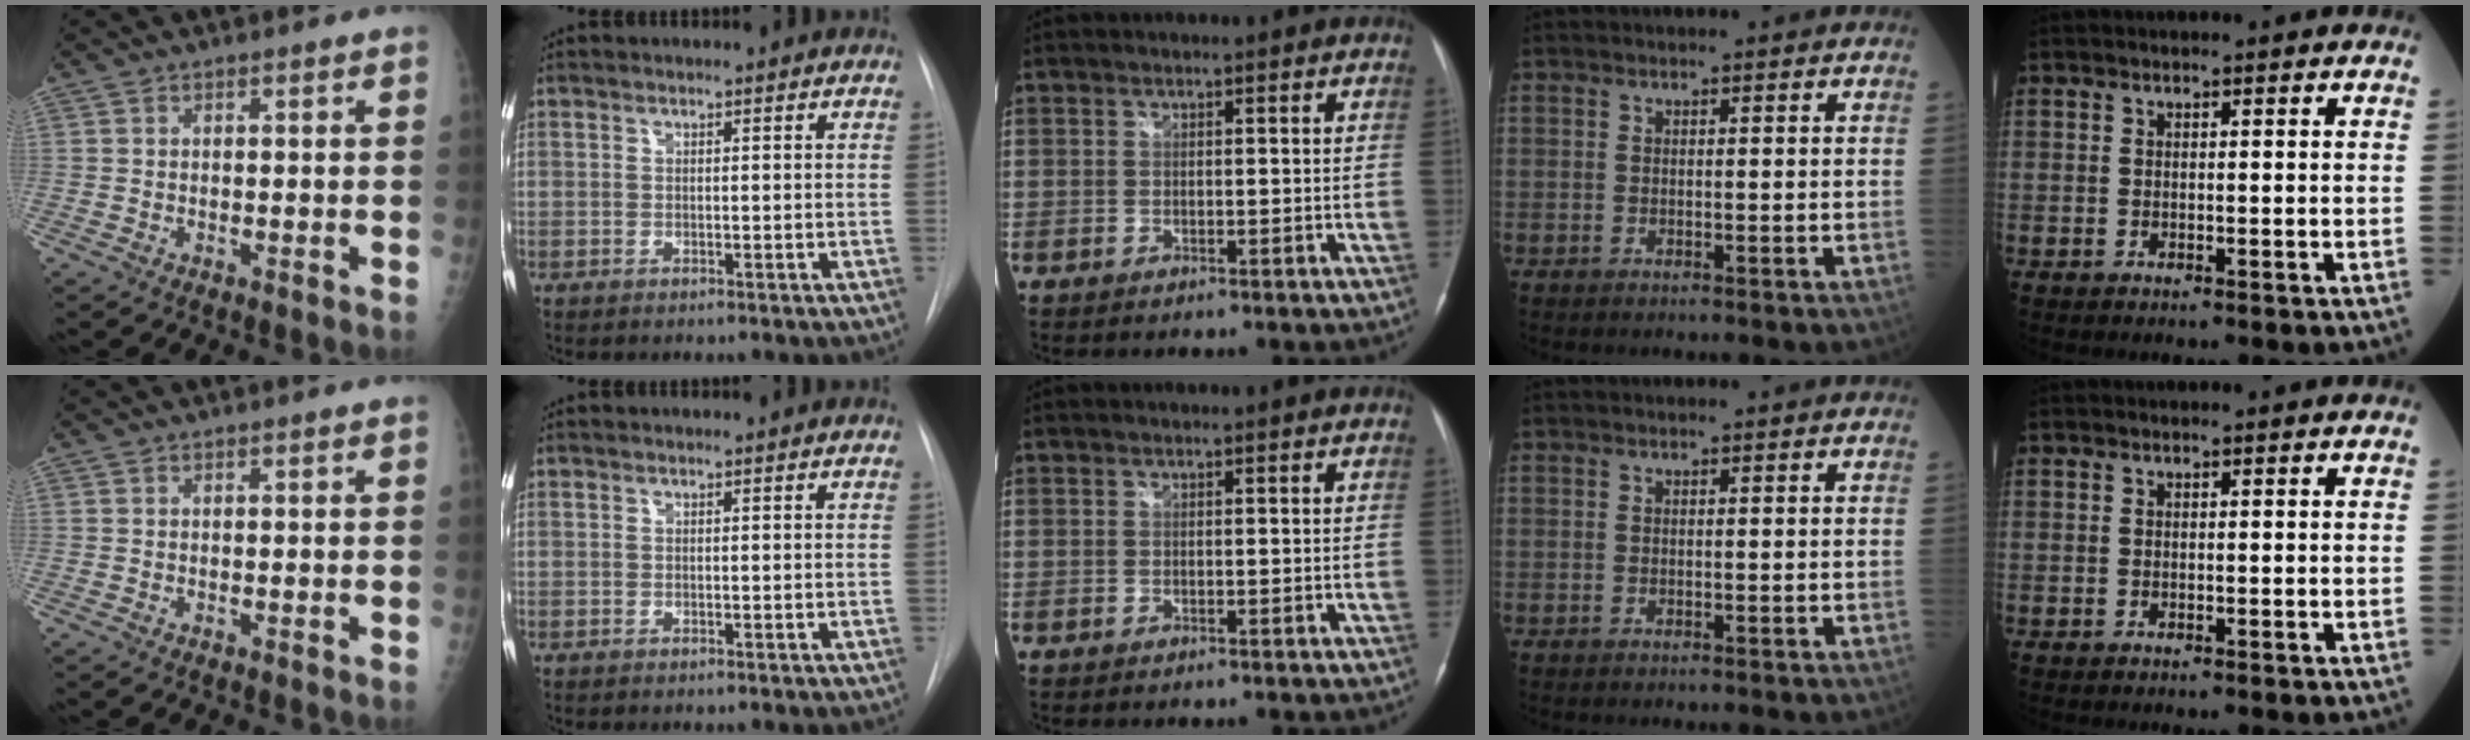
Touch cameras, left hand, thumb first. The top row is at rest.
{}